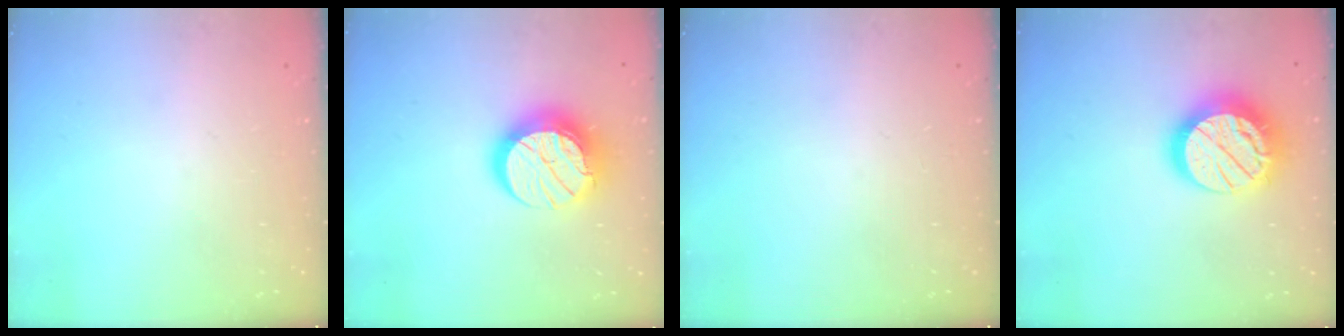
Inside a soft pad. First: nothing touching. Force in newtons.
{"total": 14.8, "press": 14.8, "slide": 1.2}
{"total": 0.0}
{"total": 18.9, "press": 18.8, "slide": 1.5}